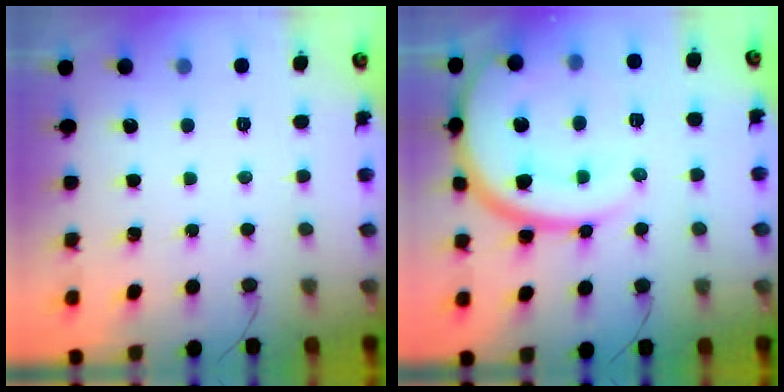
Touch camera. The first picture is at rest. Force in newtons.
{"total": 21.4, "press": 21.2, "slide": 2.9}